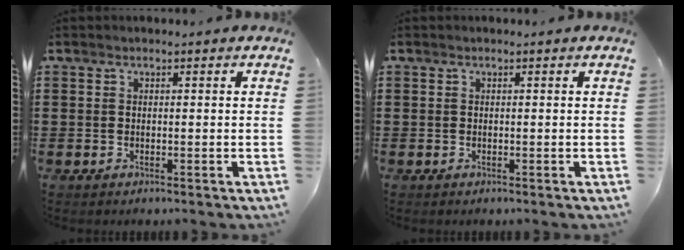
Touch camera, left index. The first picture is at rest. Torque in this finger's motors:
{"motor_torque": [-0.01, 0.00, 0.00, 0.00]}